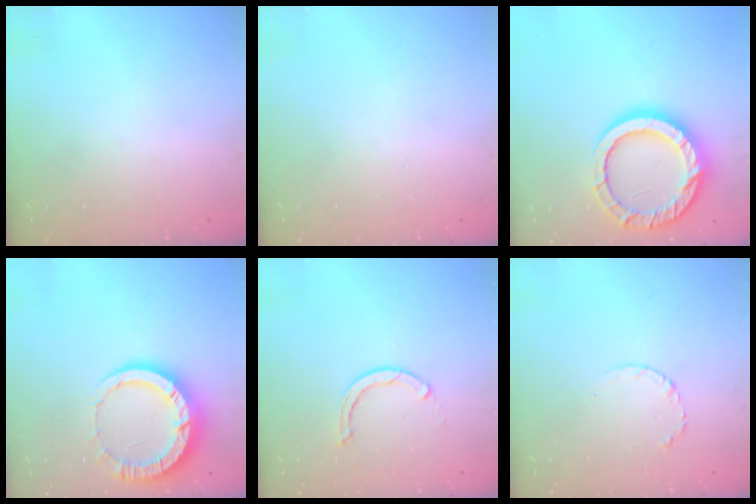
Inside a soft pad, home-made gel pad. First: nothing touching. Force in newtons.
{"total": 0.0}
{"total": 16.4, "press": 16.3, "slide": 1.6}
{"total": 11.3, "press": 11.2, "slide": 1.2}
{"total": 2.4, "press": 2.4, "slide": 0.0}
{"total": 3.3, "press": 3.3, "slide": 0.3}